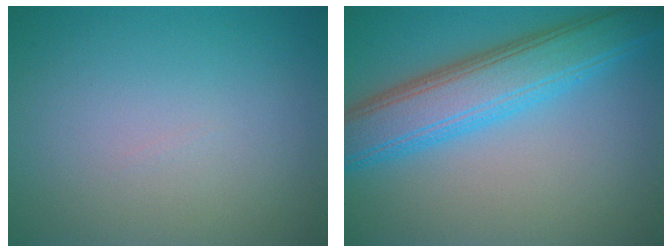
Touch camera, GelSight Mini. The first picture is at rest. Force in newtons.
{"total": 7.5, "press": 7.5, "slide": 0.3}